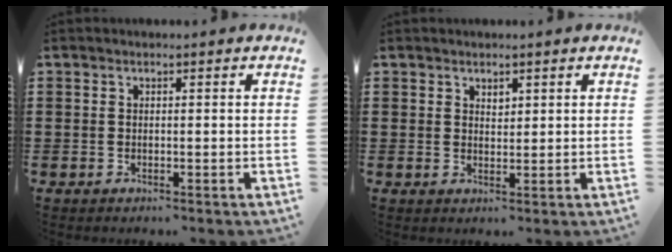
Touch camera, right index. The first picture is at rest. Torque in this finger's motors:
{"motor_torque": [-0.13, 0.19, 0.07, -0.01]}